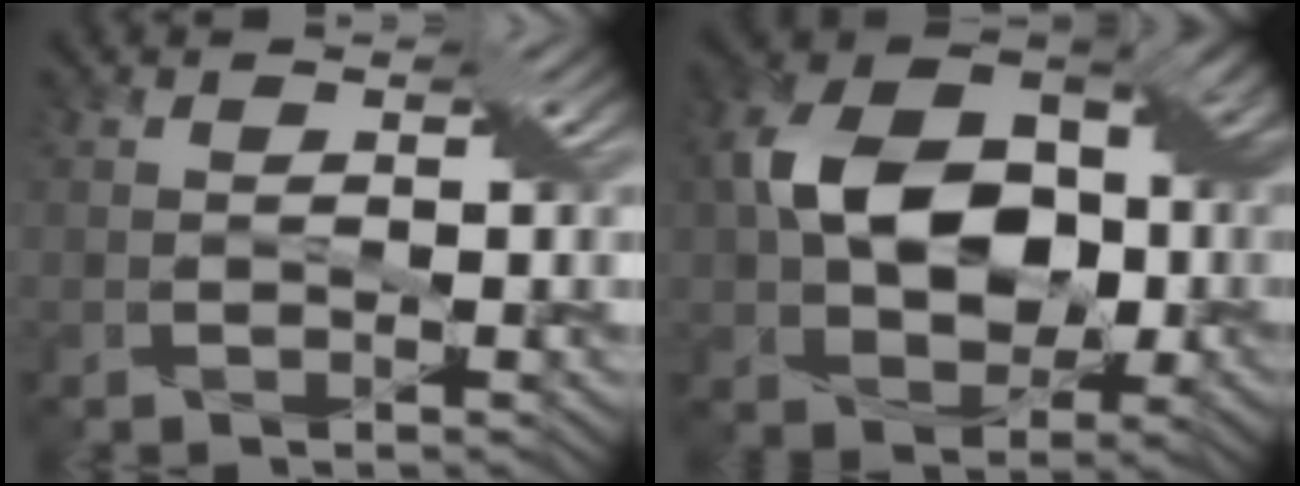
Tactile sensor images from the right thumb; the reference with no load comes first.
{"total": 13.3, "force": [0.3, 9.5, 9.3], "torque": [-0.169, 0.023, -0.001]}